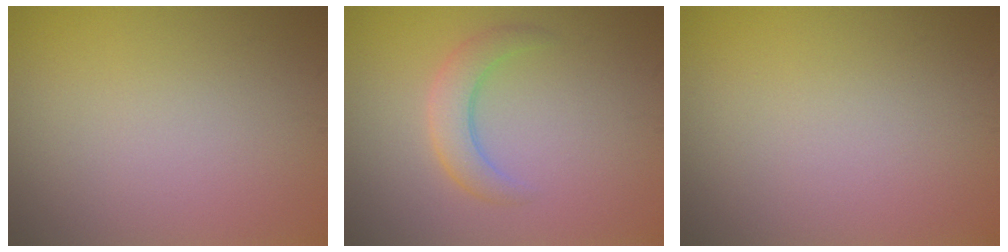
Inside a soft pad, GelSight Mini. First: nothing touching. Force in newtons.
{"total": 2.7, "press": 2.7, "slide": 0.2}
{"total": 0.0}